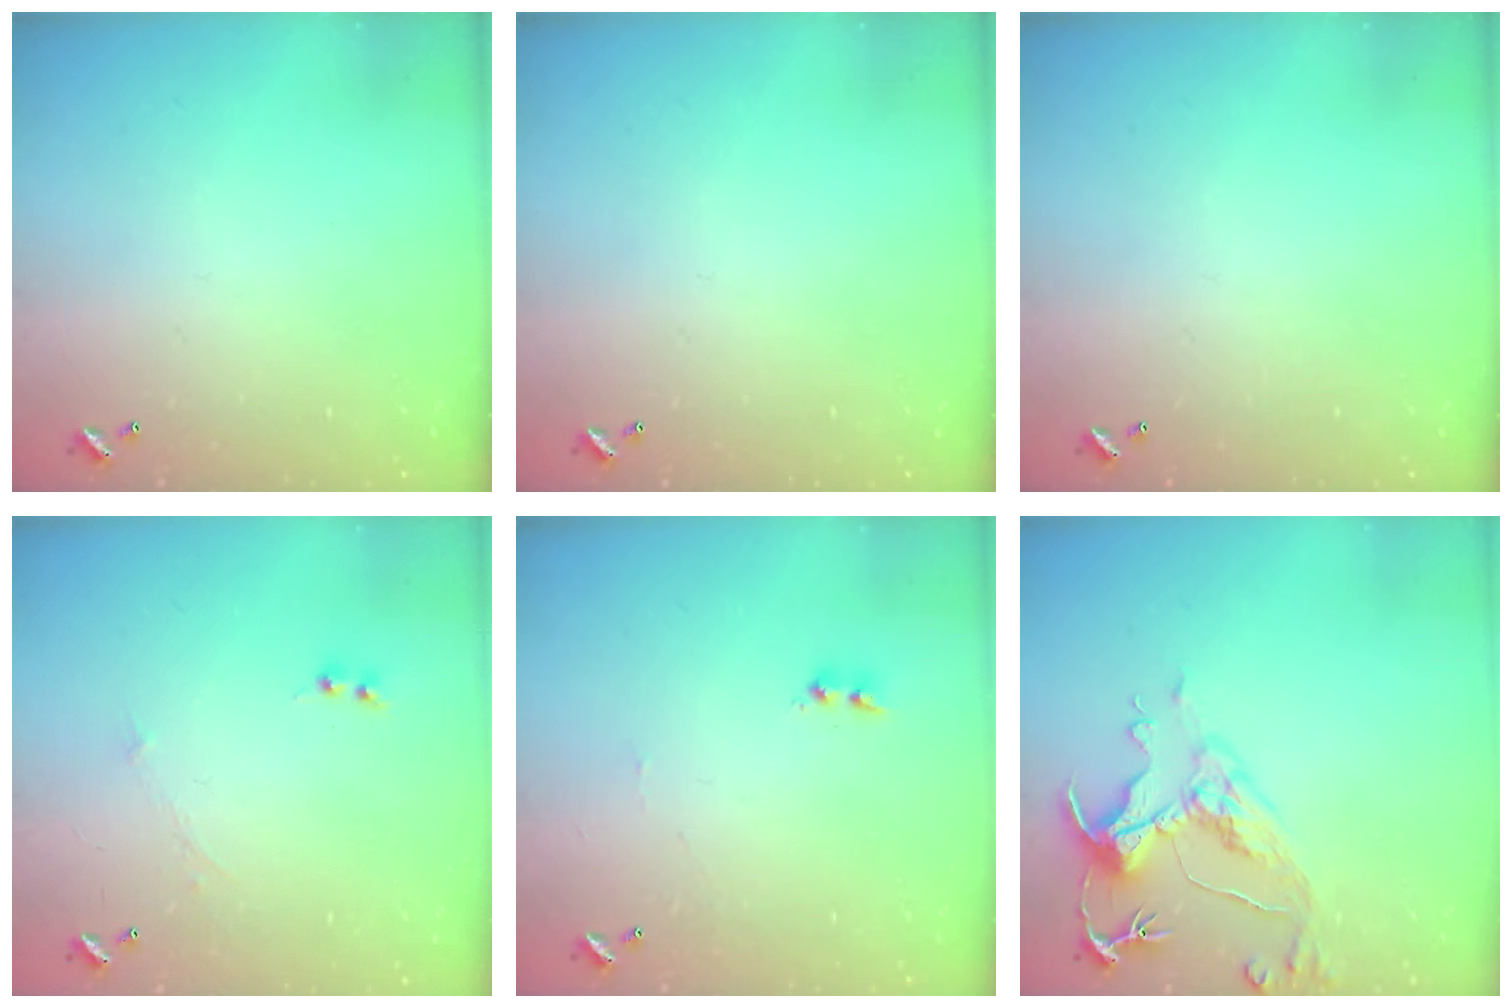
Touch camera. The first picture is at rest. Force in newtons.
{"total": 0.0}
{"total": 0.0}
{"total": 0.0}
{"total": 3.8, "press": 3.8, "slide": 0.5}
{"total": 6.9, "press": 6.8, "slide": 1.5}